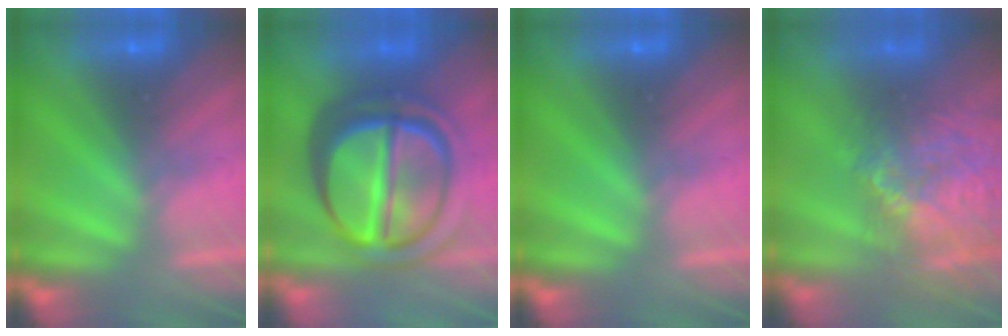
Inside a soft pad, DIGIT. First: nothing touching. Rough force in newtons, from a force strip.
{"total": 7.2}
{"total": 0.0}
{"total": 8.7}